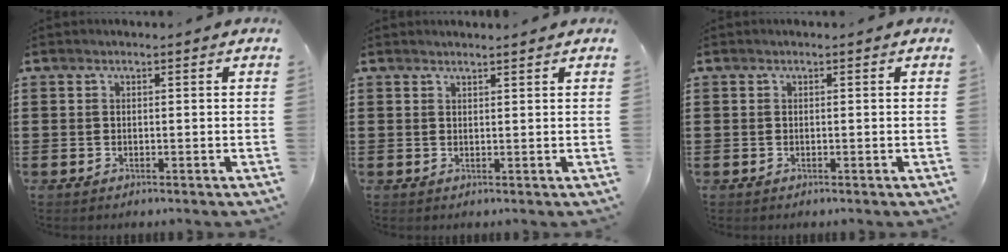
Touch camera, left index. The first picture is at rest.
{"total": 1.2, "force": [1.1, 0.0, 0.3], "torque": [-0.007, -0.002, 0.022]}
{"total": 0.0}